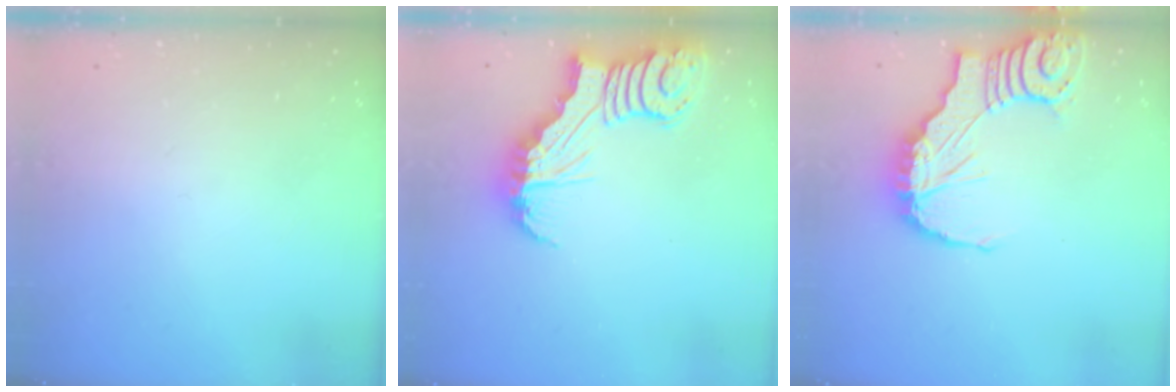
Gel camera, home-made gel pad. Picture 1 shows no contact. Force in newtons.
{"total": 7.0, "press": 6.9, "slide": 0.8}
{"total": 14.6, "press": 14.5, "slide": 1.5}